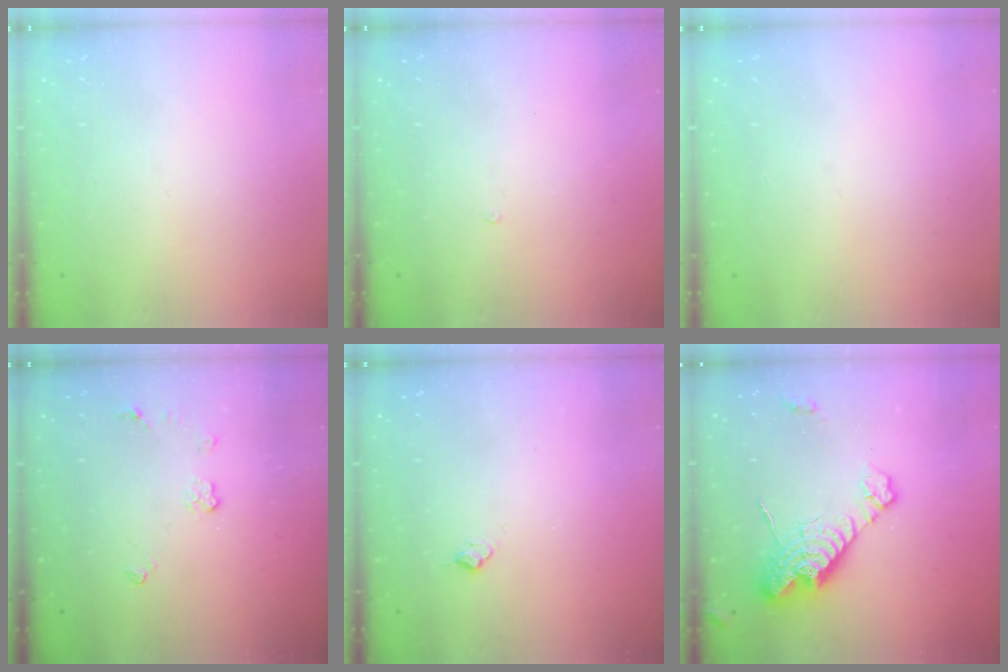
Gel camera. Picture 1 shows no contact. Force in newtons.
{"total": 1.9, "press": 1.9, "slide": 0.4}
{"total": 0.0}
{"total": 4.5, "press": 4.5, "slide": 0.7}
{"total": 5.9, "press": 5.9, "slide": 0.7}
{"total": 12.9, "press": 12.8, "slide": 1.0}